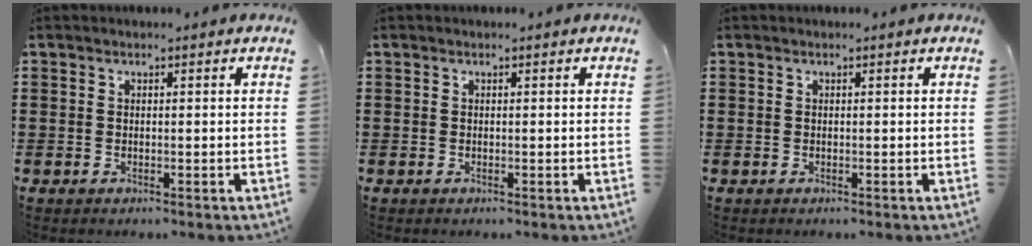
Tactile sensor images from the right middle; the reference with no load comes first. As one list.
[{"total": 0.0}, {"total": 0.0}]